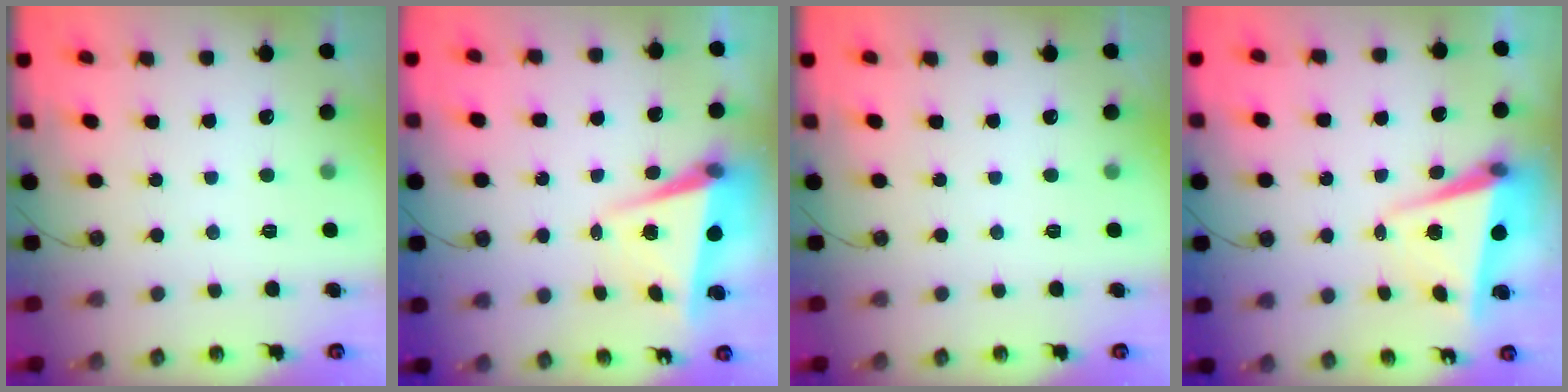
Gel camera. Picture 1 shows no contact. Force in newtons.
{"total": 5.4, "press": 5.2, "slide": 1.3}
{"total": 0.0}
{"total": 5.5, "press": 5.2, "slide": 1.7}